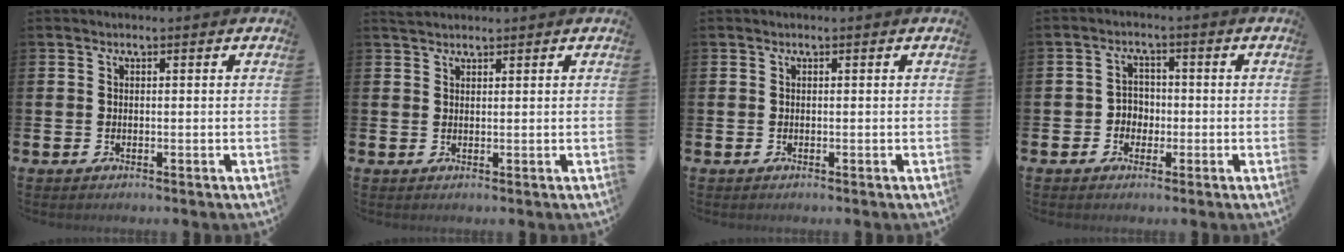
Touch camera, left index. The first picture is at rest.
{"total": 1.5, "force": [1.4, 0.4, 0.1], "torque": [0.007, -0.001, 0.024]}
{"total": 0.0}
{"total": 2.7, "force": [-1.1, 2.4, 0.7], "torque": [-0.015, 0.003, -0.028]}